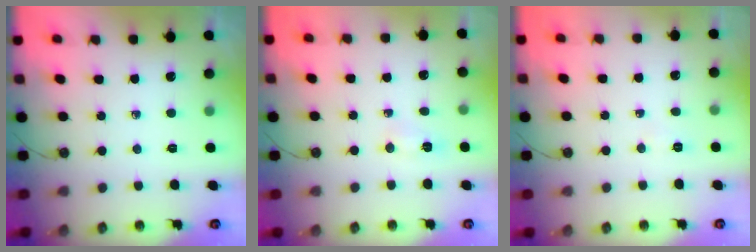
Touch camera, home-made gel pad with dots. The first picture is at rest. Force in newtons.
{"total": 2.7, "press": 2.6, "slide": 0.3}
{"total": 16.1, "press": 5.3, "slide": 15.2}